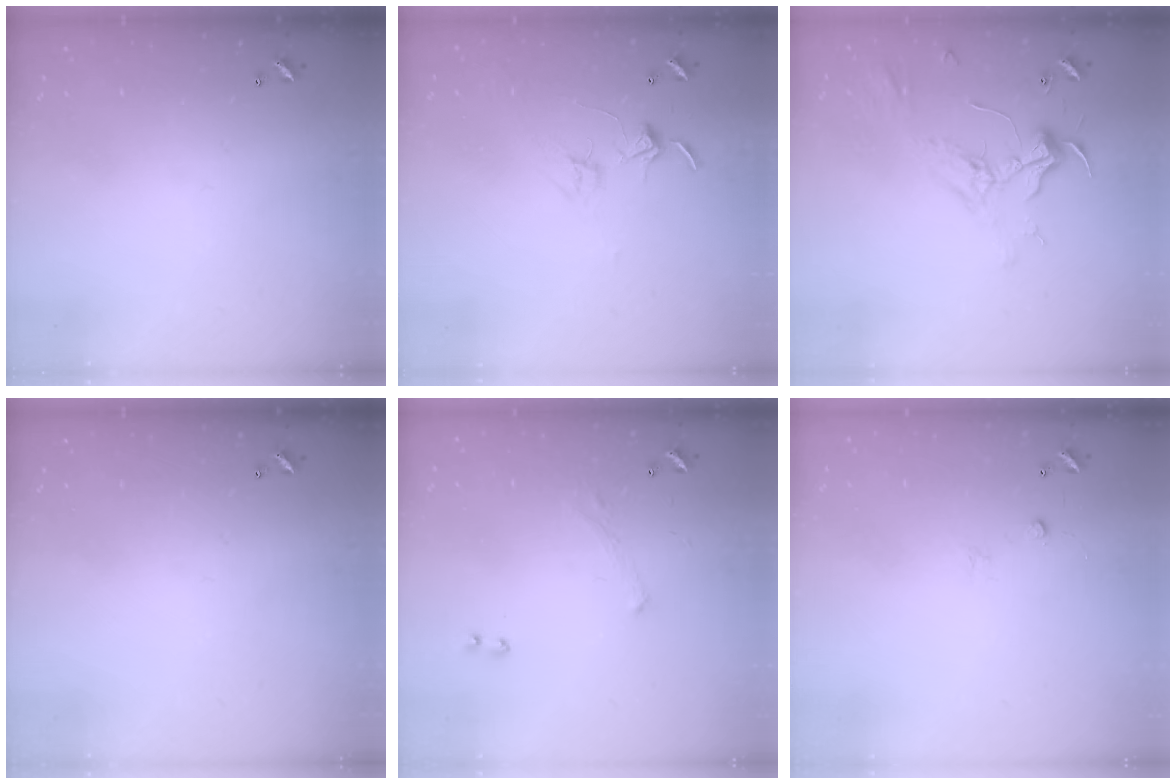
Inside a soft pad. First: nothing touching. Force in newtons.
{"total": 2.8, "press": 2.8, "slide": 0.2}
{"total": 2.3, "press": 2.2, "slide": 0.9}
{"total": 0.0}
{"total": 1.6, "press": 1.5, "slide": 0.6}
{"total": 4.9, "press": 4.9, "slide": 0.7}